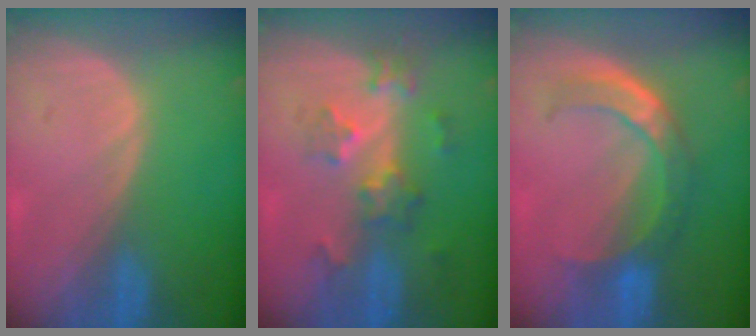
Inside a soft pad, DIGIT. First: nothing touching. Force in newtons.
{"total": 6.5, "press": 5.8, "slide": 2.9}
{"total": 8.0, "press": 6.8, "slide": 4.1}